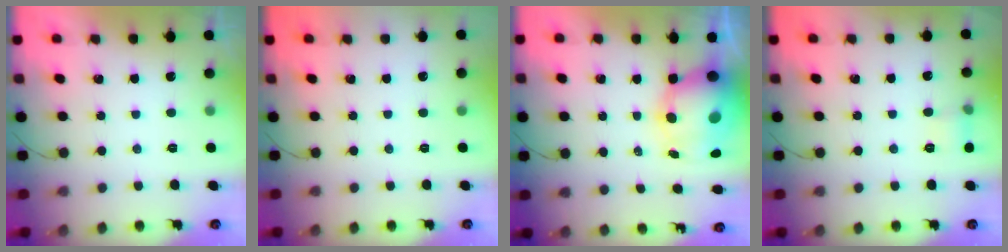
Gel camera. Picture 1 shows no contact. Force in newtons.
{"total": 0.0}
{"total": 12.3, "press": 11.9, "slide": 3.2}
{"total": 5.8, "press": 5.6, "slide": 1.5}